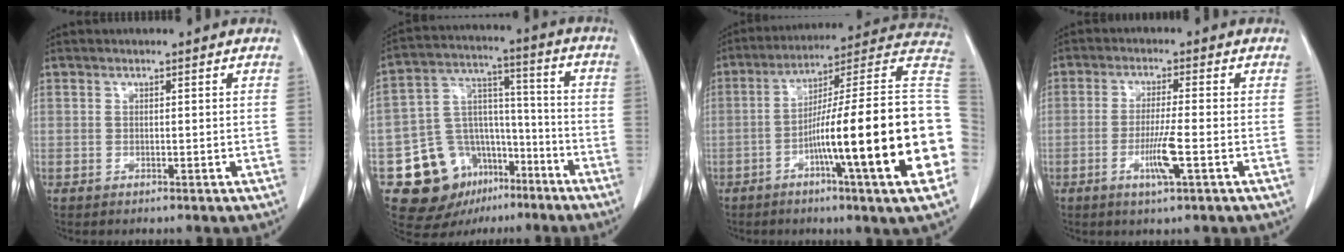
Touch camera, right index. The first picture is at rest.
{"total": 15.3, "force": [-8.1, 11.1, 6.7], "torque": [-0.110, 0.063, -0.121]}
{"total": 24.9, "force": [-5.6, -0.1, 24.2], "torque": [-0.270, 0.010, -0.099]}
{"total": 5.5, "force": [-1.9, -0.2, 5.1], "torque": [-0.097, -0.011, -0.036]}